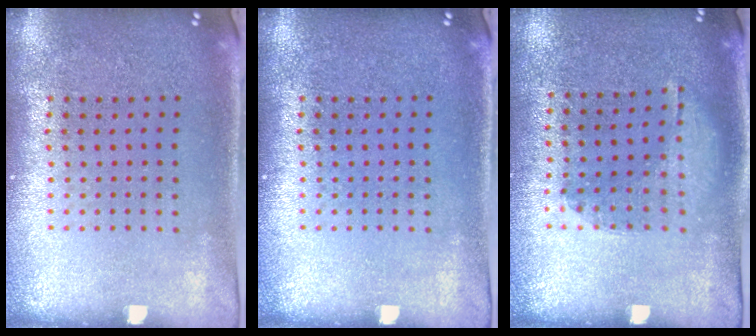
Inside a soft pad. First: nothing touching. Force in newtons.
{"total": 0.0}
{"total": 1.2, "press": 0.8, "slide": 0.9}